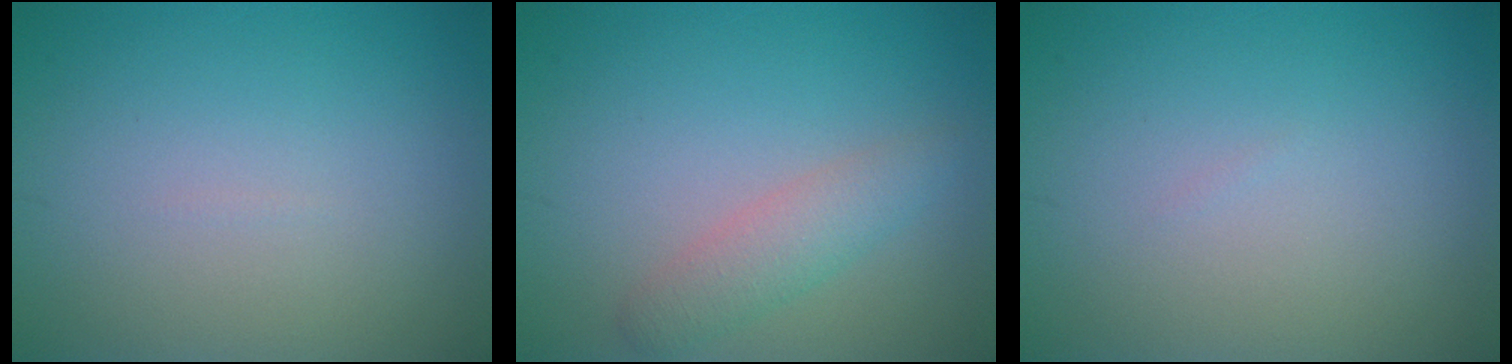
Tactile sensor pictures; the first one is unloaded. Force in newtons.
{"total": 2.5, "press": 2.5, "slide": 0.2}
{"total": 0.0}